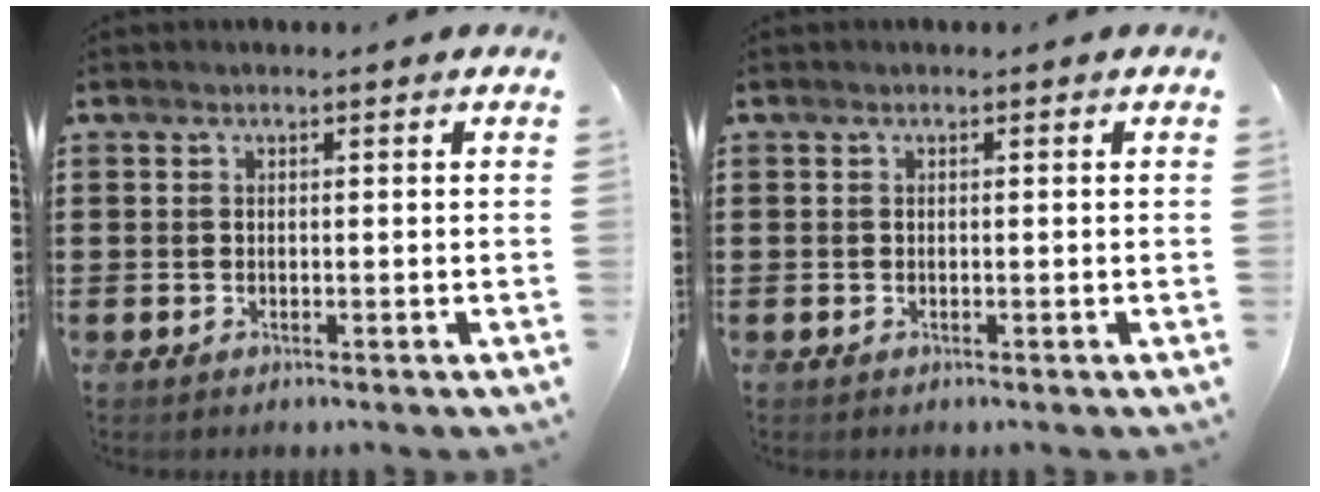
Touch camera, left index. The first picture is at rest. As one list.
[{"total": 0.0}]